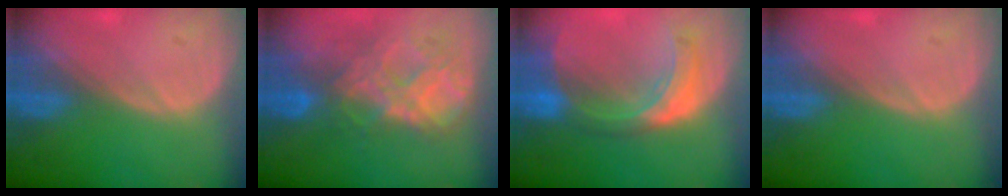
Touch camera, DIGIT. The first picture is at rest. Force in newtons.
{"total": 8.8, "press": 7.6, "slide": 4.5}
{"total": 8.3, "press": 7.4, "slide": 3.8}
{"total": 0.0}